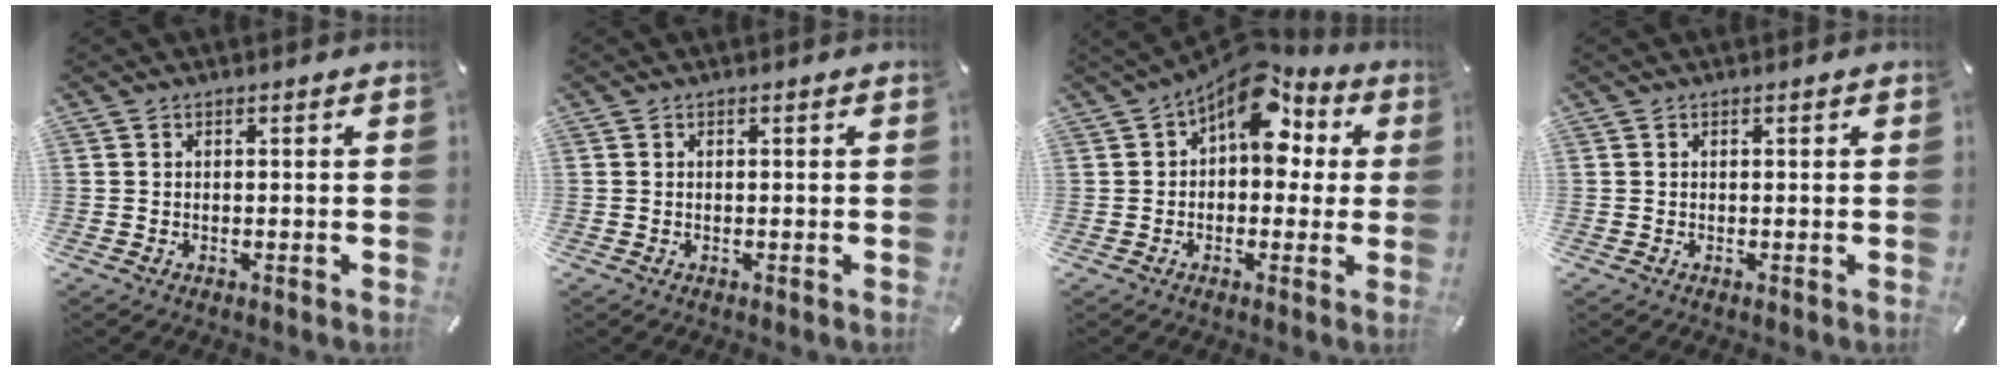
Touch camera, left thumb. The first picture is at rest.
{"total": 0.0}
{"total": 14.0, "force": [6.6, 8.5, 8.9], "torque": [-0.124, -0.043, 0.116]}
{"total": 0.0}